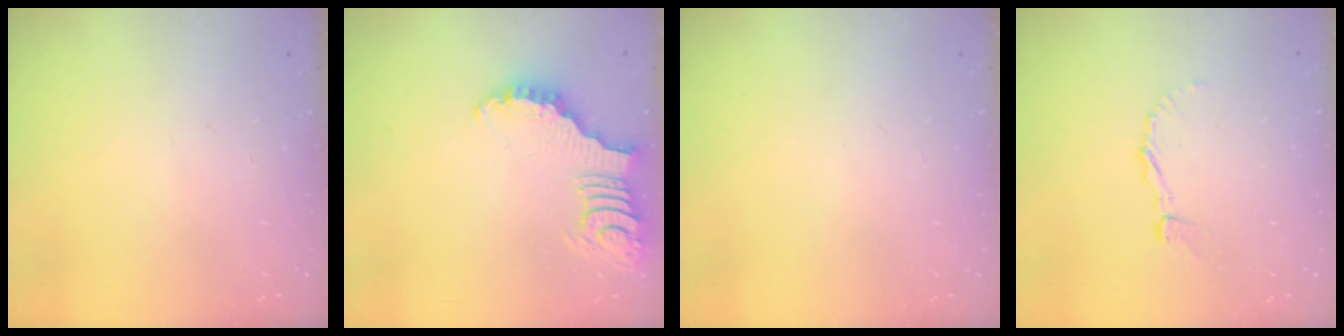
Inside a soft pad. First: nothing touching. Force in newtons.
{"total": 3.5, "press": 3.5, "slide": 0.4}
{"total": 0.0}
{"total": 3.4, "press": 3.4, "slide": 0.3}